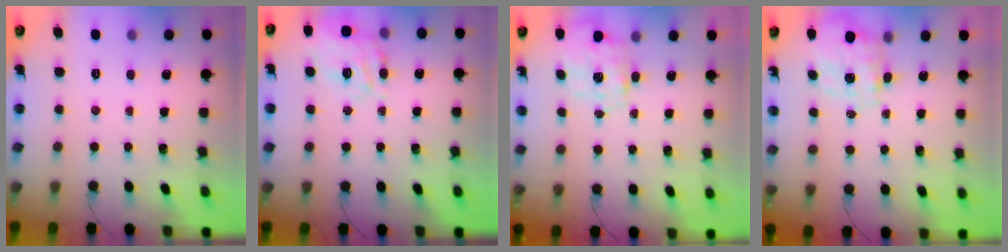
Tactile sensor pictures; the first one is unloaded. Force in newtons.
{"total": 11.5, "press": 11.1, "slide": 3.1}
{"total": 2.8, "press": 2.6, "slide": 0.9}
{"total": 2.8, "press": 2.6, "slide": 1.2}